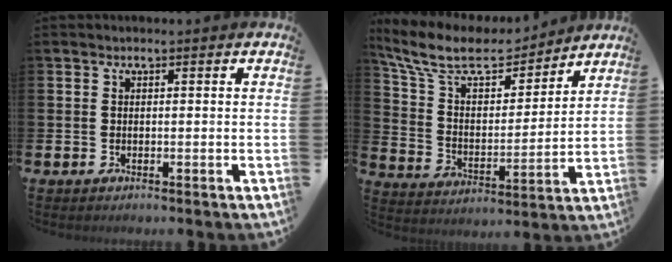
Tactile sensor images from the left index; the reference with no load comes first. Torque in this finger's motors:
{"motor_torque": [1.06, -1.08, 0.40, 0.07]}